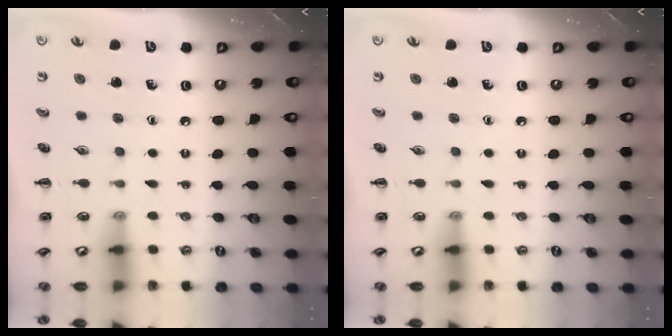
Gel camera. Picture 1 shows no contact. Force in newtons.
{"total": 0.0}